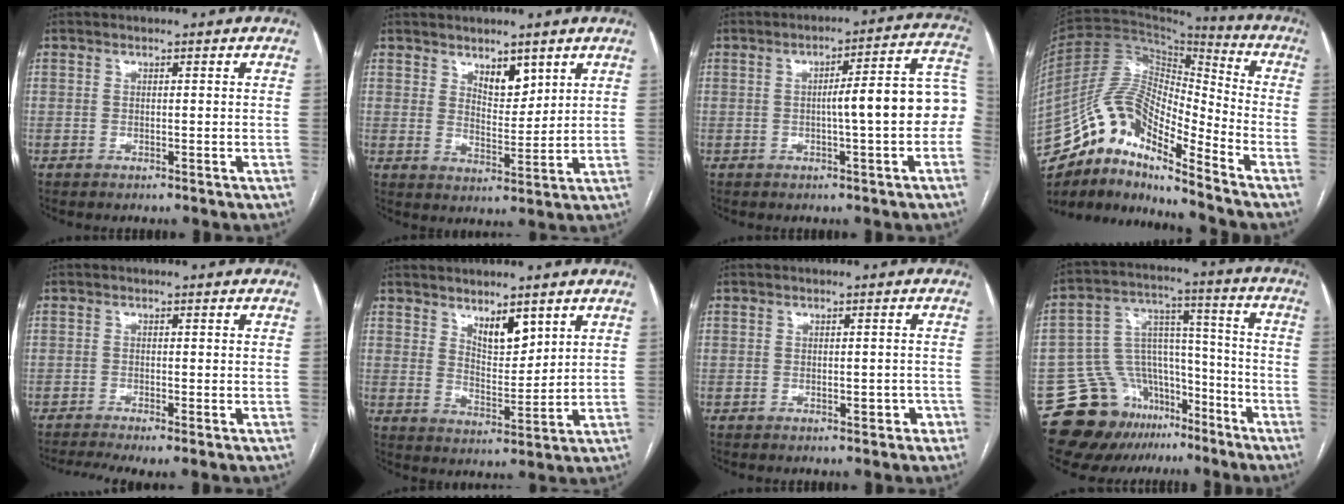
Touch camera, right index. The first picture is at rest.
{"total": 4.9, "force": [3.2, 2.2, 3.0], "torque": [-0.046, -0.007, 0.058]}
{"total": 10.5, "force": [-1.2, 1.1, 10.4], "torque": [-0.128, 0.039, -0.019]}
{"total": 16.5, "force": [-12.5, 3.8, 10.0], "torque": [-0.192, 0.031, -0.230]}
{"total": 5.0, "force": [-3.4, 0.7, 3.6], "torque": [-0.067, -0.008, -0.059]}
{"total": 5.7, "force": [3.7, 2.1, 3.7], "torque": [-0.063, -0.013, 0.068]}
{"total": 2.2, "force": [-1.0, 1.0, 1.7], "torque": [-0.022, 0.005, -0.009]}
{"total": 14.4, "force": [-9.8, 9.9, 3.6], "torque": [-0.050, 0.095, -0.149]}